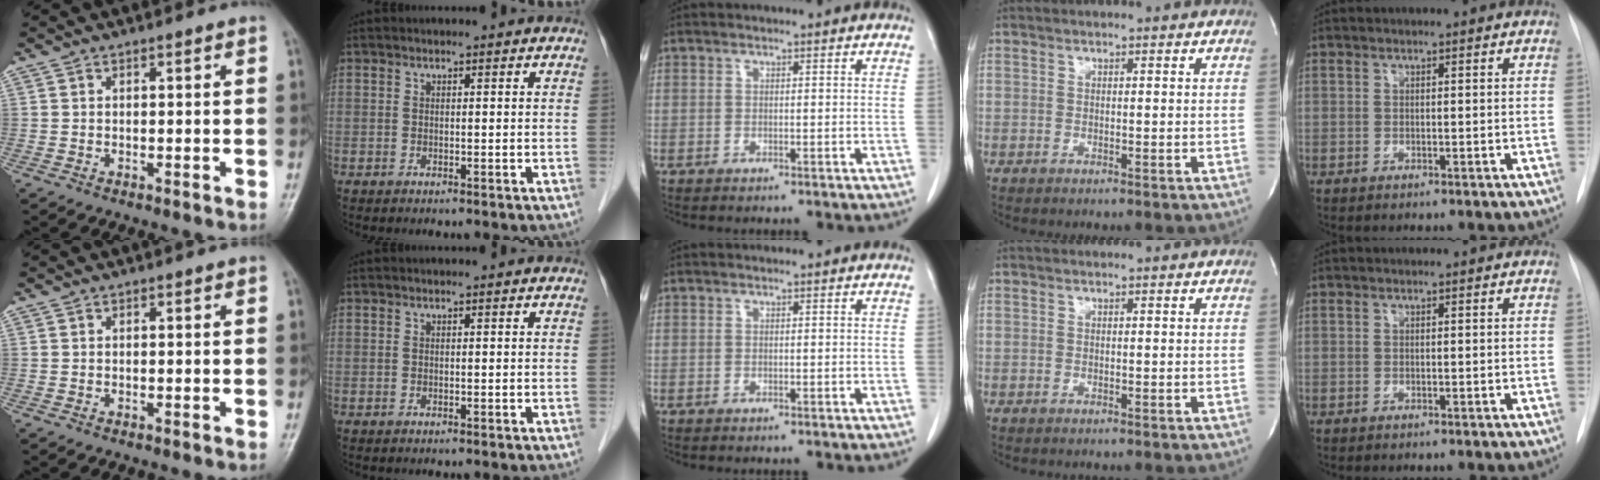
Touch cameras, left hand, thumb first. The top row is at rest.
{}